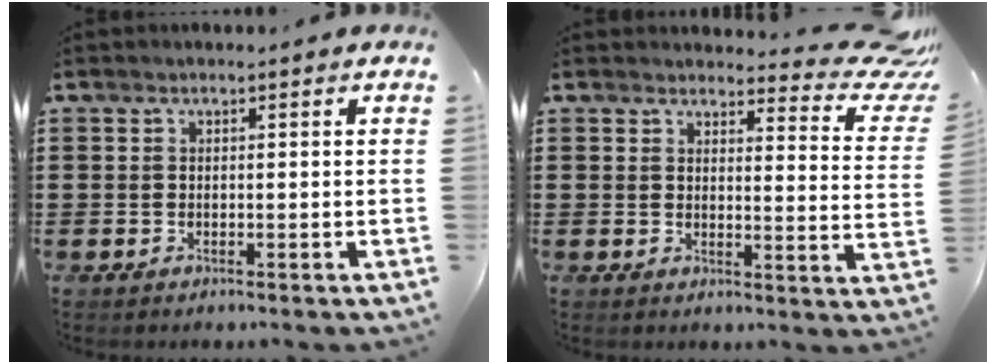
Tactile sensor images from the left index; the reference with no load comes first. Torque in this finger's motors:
{"motor_torque": [-0.88, -0.68, -1.05, -0.21]}